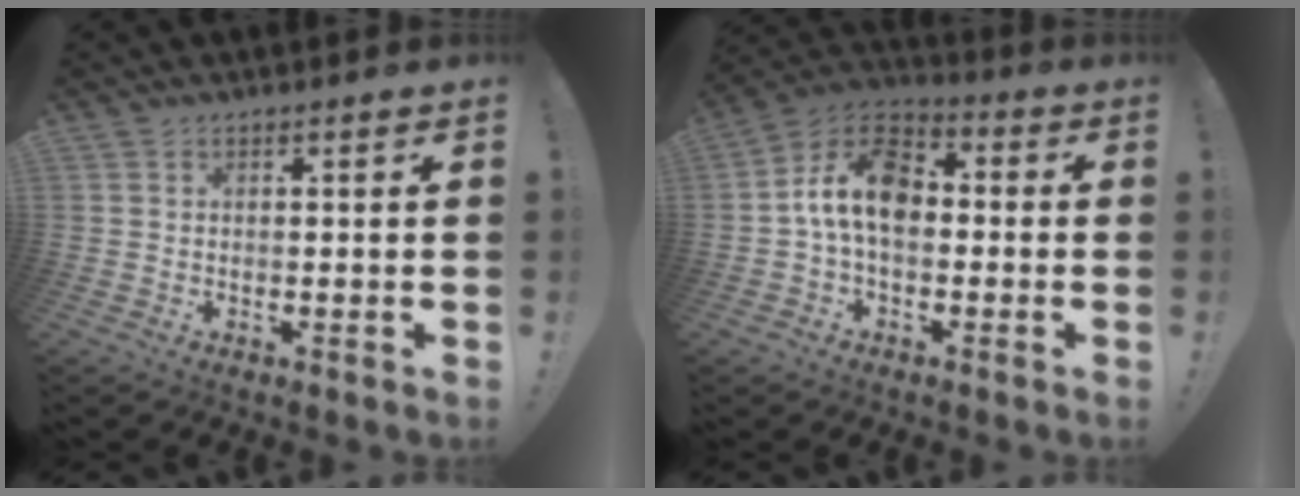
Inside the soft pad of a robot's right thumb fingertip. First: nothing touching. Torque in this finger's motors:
{"motor_torque": [1.58, 1.58, 0.21, -0.06, 0.07]}